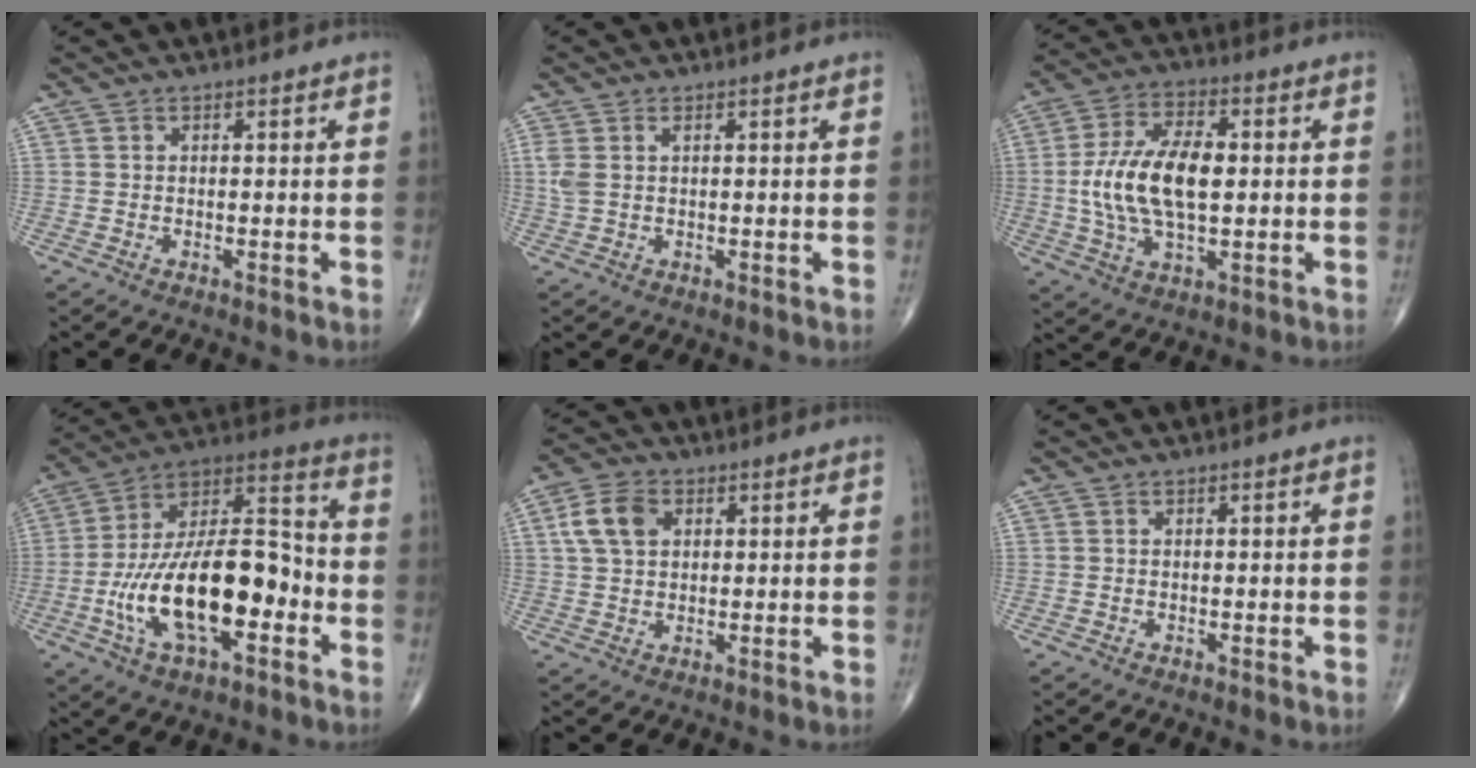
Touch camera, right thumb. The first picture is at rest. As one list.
[{"total": 3.0, "force": [0.9, 1.4, 2.5], "torque": [-0.078, 0.014, 0.024]}, {"total": 14.8, "force": [0.2, 7.3, 12.9], "torque": [-0.254, 0.010, 0.004]}, {"total": 23.1, "force": [-5.8, 10.4, 19.7], "torque": [-0.342, 0.040, -0.099]}, {"total": 7.3, "force": [2.2, 5.0, 4.8], "torque": [-0.088, 0.007, 0.039]}, {"total": 0.0}]